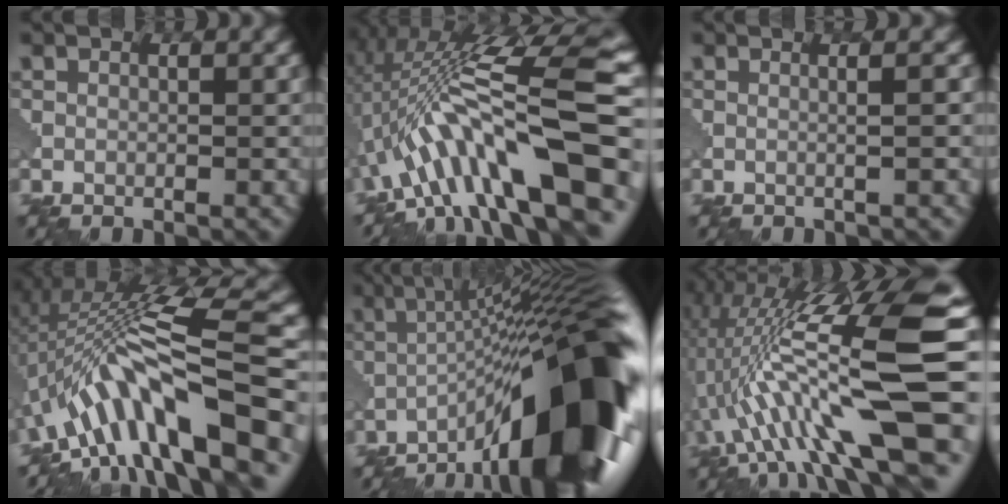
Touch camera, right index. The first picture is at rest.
{"total": 12.4, "force": [-1.8, 2.9, 11.9], "torque": [-0.196, 0.027, -0.008]}
{"total": 1.3, "force": [-0.1, 0.0, 1.3], "torque": [-0.020, 0.003, 0.002]}
{"total": 12.4, "force": [-3.2, 3.2, 11.5], "torque": [-0.191, 0.028, -0.039]}
{"total": 15.0, "force": [-6.9, 3.1, 13.0], "torque": [-0.185, 0.016, -0.102]}
{"total": 13.9, "force": [-1.9, 3.3, 13.4], "torque": [-0.256, 0.021, -0.016]}